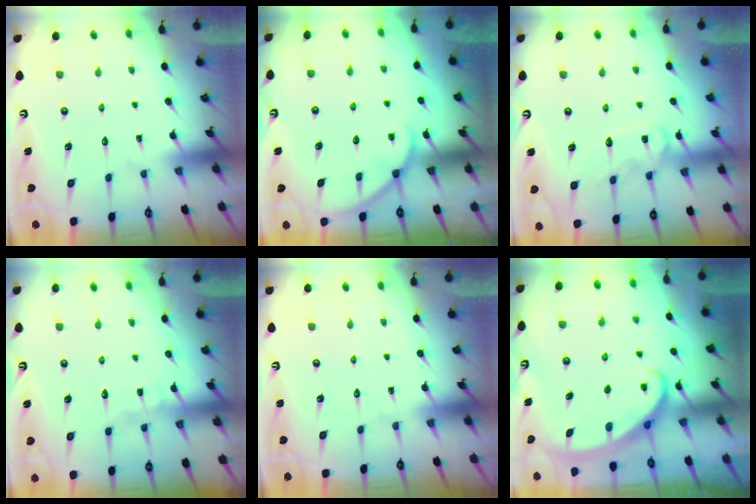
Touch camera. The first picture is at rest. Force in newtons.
{"total": 4.1, "press": 4.1, "slide": 0.3}
{"total": 11.4, "press": 11.3, "slide": 0.9}
{"total": 5.0, "press": 5.0, "slide": 0.6}
{"total": 0.0}
{"total": 2.6, "press": 2.6, "slide": 0.4}